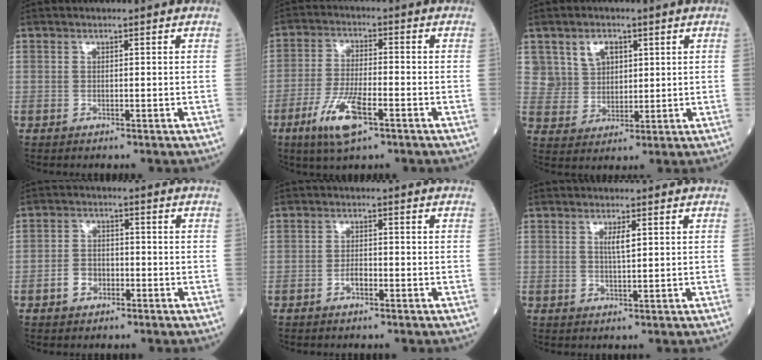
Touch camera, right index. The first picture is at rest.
{"total": 8.5, "force": [-4.3, 1.9, 7.1], "torque": [-0.144, -0.015, -0.077]}
{"total": 6.3, "force": [3.1, 5.0, 2.1], "torque": [-0.037, 0.014, 0.065]}
{"total": 3.6, "force": [-1.6, 2.6, 1.8], "torque": [-0.039, 0.006, -0.027]}
{"total": 1.7, "force": [-0.9, 0.8, 1.3], "torque": [-0.020, 0.003, -0.017]}
{"total": 2.1, "force": [0.8, 0.2, 2.0], "torque": [-0.037, -0.003, 0.013]}